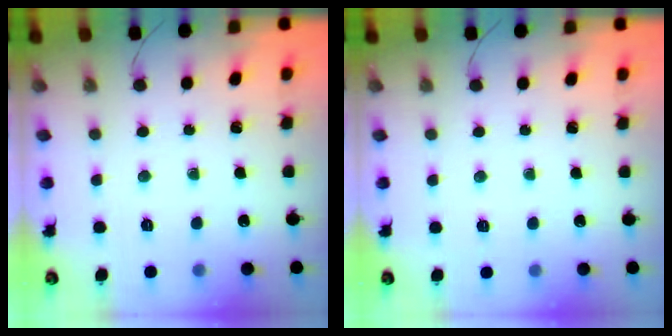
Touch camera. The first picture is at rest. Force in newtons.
{"total": 2.6, "press": 2.3, "slide": 1.2}